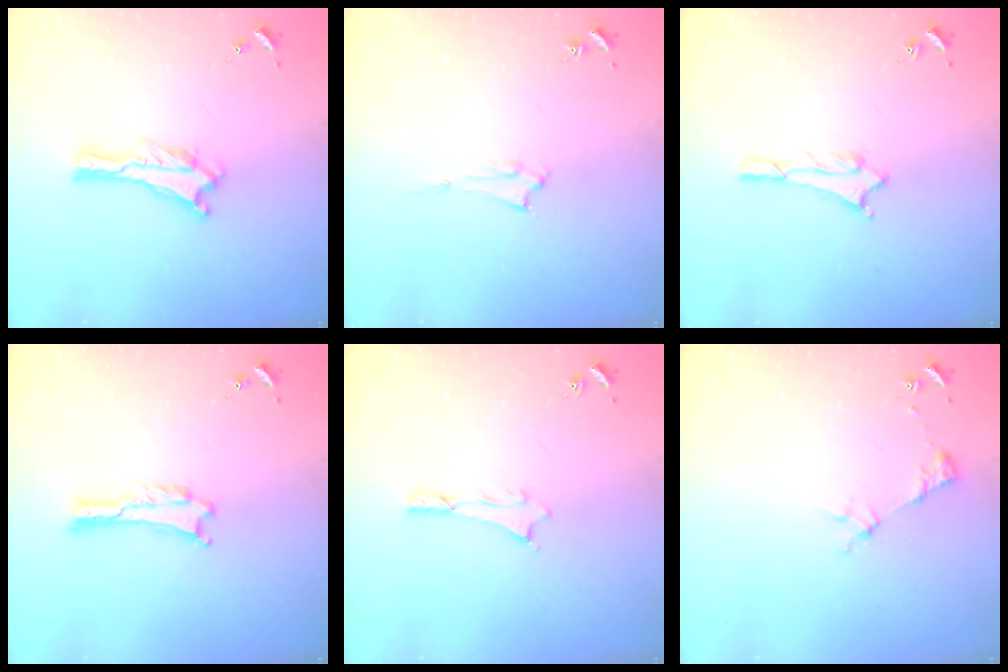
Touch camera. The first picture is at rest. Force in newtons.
{"total": 1.5, "press": 1.5, "slide": 0.2}
{"total": 1.1, "press": 1.1, "slide": 0.1}
{"total": 0.0}
{"total": 0.6, "press": 0.5, "slide": 0.2}
{"total": 2.9, "press": 2.9, "slide": 0.4}